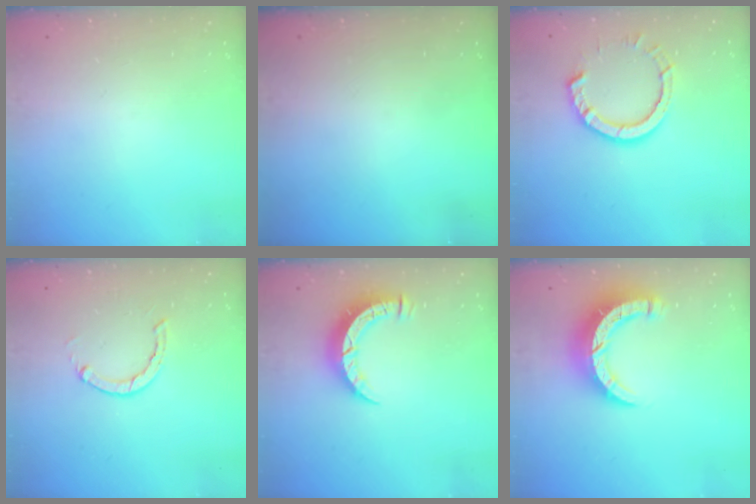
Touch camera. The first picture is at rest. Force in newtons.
{"total": 0.0}
{"total": 9.4, "press": 9.3, "slide": 0.9}
{"total": 2.8, "press": 2.7, "slide": 0.4}
{"total": 6.3, "press": 6.3, "slide": 0.6}
{"total": 10.6, "press": 10.5, "slide": 1.1}